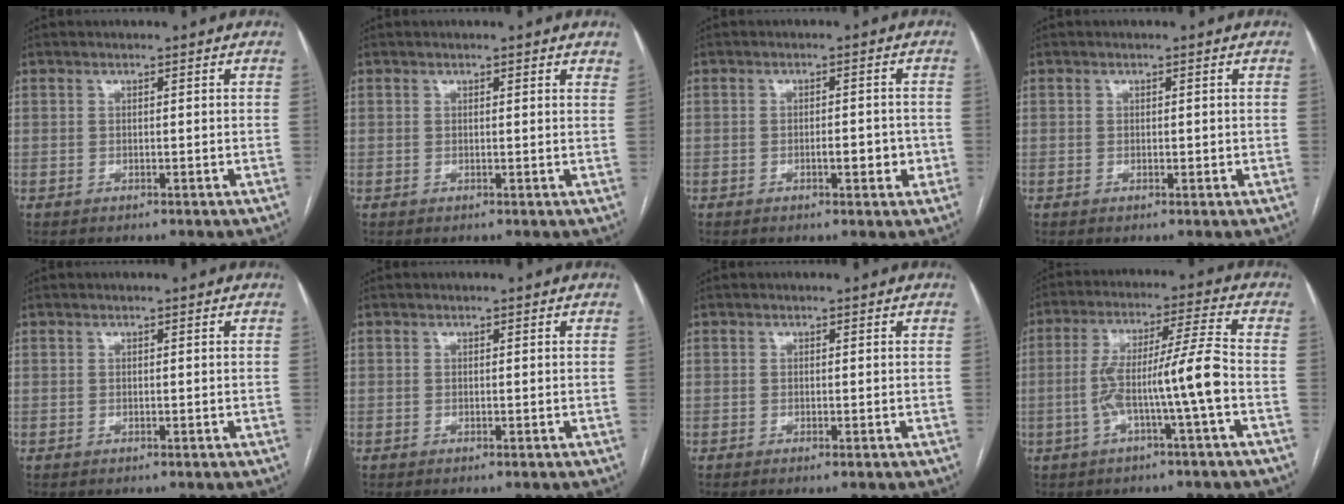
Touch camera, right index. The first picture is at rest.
{"total": 2.2, "force": [1.9, 0.5, 1.2], "torque": [-0.011, 0.001, 0.009]}
{"total": 3.3, "force": [-0.9, 1.1, 3.0], "torque": [-0.042, 0.006, -0.009]}
{"total": 0.8, "force": [0.0, 0.5, 0.6], "torque": [-0.002, 0.002, 0.002]}
{"total": 0.0}
{"total": 0.0}
{"total": 0.6, "force": [-0.3, -0.1, 0.5], "torque": [-0.010, -0.001, -0.006]}
{"total": 9.9, "force": [-2.7, -0.8, 9.5], "torque": [-0.178, 0.026, -0.044]}